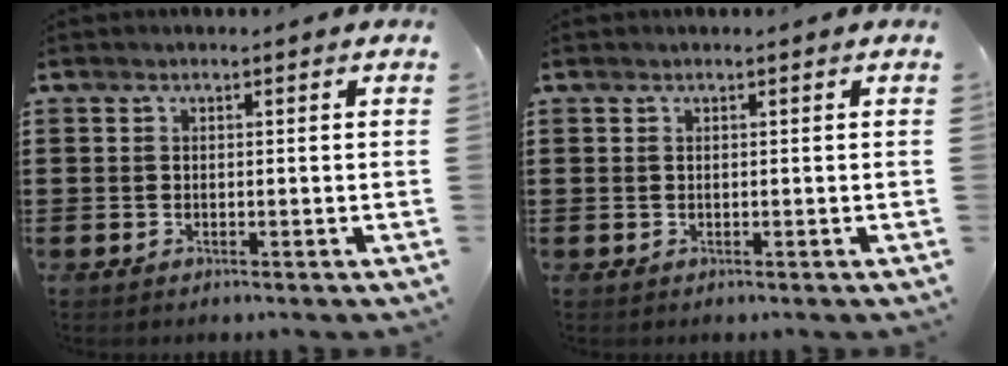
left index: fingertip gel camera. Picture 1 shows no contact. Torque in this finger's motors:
{"motor_torque": [-0.03, -0.01, -0.01, -0.01]}